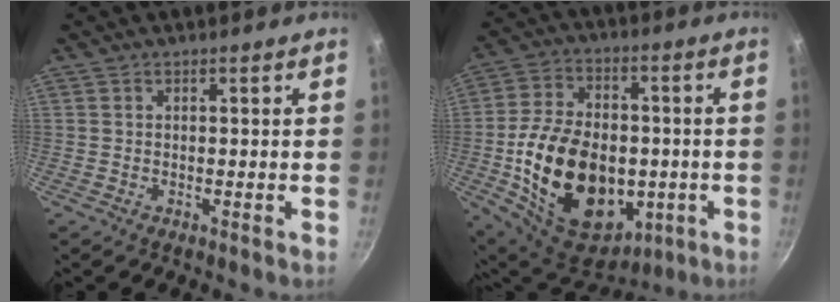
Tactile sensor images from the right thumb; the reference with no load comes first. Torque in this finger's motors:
{"motor_torque": [-0.06, 1.40, 1.48, -1.29, 0.30]}